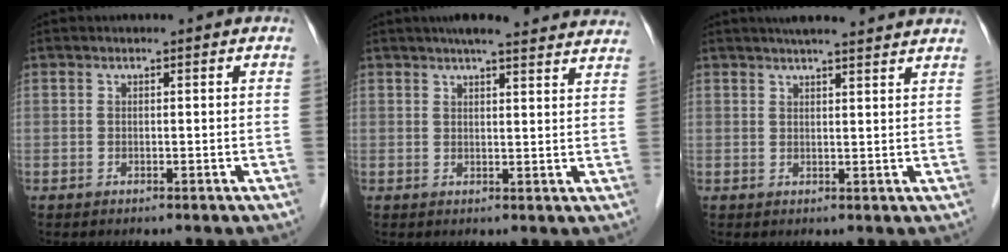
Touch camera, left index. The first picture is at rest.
{"total": 17.1, "force": [15.8, 1.2, 6.5], "torque": [-0.078, 0.011, 0.182]}
{"total": 11.0, "force": [9.9, 0.3, 4.8], "torque": [-0.064, 0.023, 0.112]}